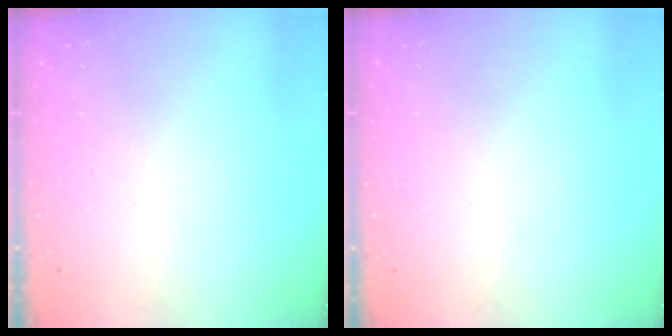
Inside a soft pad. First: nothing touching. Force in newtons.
{"total": 0.0}